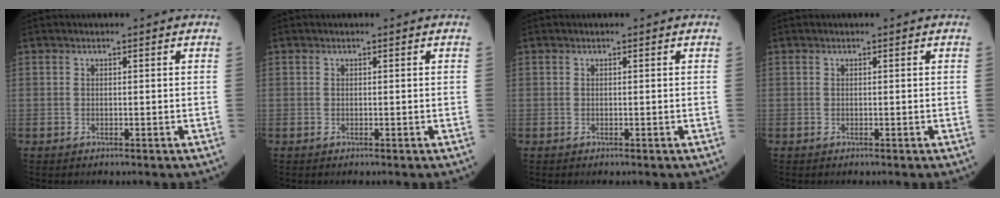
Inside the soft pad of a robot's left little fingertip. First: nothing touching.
{"total": 0.0}
{"total": 0.0}
{"total": 0.0}